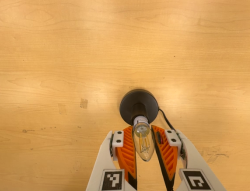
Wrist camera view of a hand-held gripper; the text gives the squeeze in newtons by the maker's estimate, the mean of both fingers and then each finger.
{"total": 12.1, "left": 11.4, "right": 12.9}